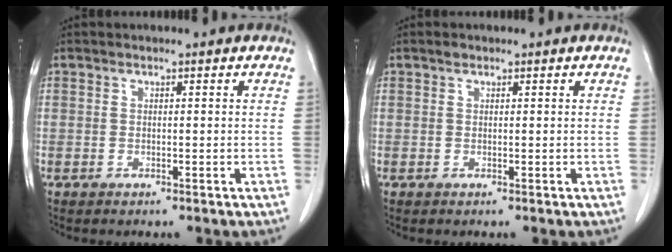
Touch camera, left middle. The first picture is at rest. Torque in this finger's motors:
{"motor_torque": [0.10, -0.07, -0.01, 0.00]}